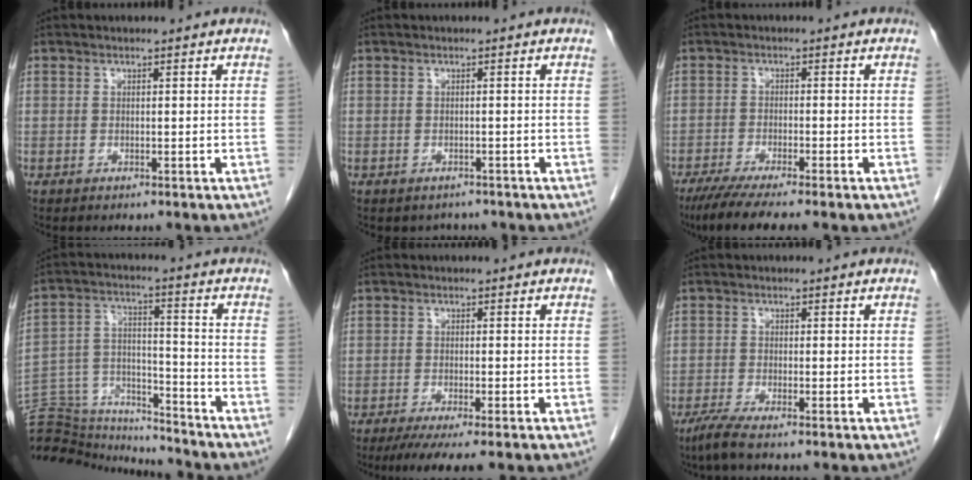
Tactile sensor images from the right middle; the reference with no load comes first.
{"total": 2.0, "force": [-1.7, 1.1, 0.0], "torque": [-0.006, -0.002, -0.023]}
{"total": 7.7, "force": [-6.0, 0.0, 4.8], "torque": [-0.074, -0.018, -0.095]}
{"total": 18.2, "force": [-17.5, 3.6, 3.5], "torque": [-0.089, 0.024, -0.274]}
{"total": 5.6, "force": [-4.1, -0.1, 3.8], "torque": [-0.055, -0.016, -0.066]}
{"total": 2.6, "force": [-2.0, -0.3, 1.7], "torque": [-0.045, -0.008, -0.045]}